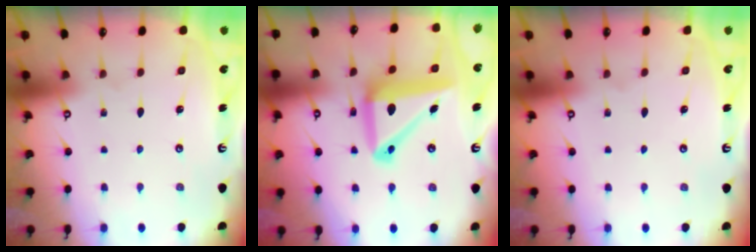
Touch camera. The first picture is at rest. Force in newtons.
{"total": 15.5, "press": 15.3, "slide": 2.2}
{"total": 0.0}